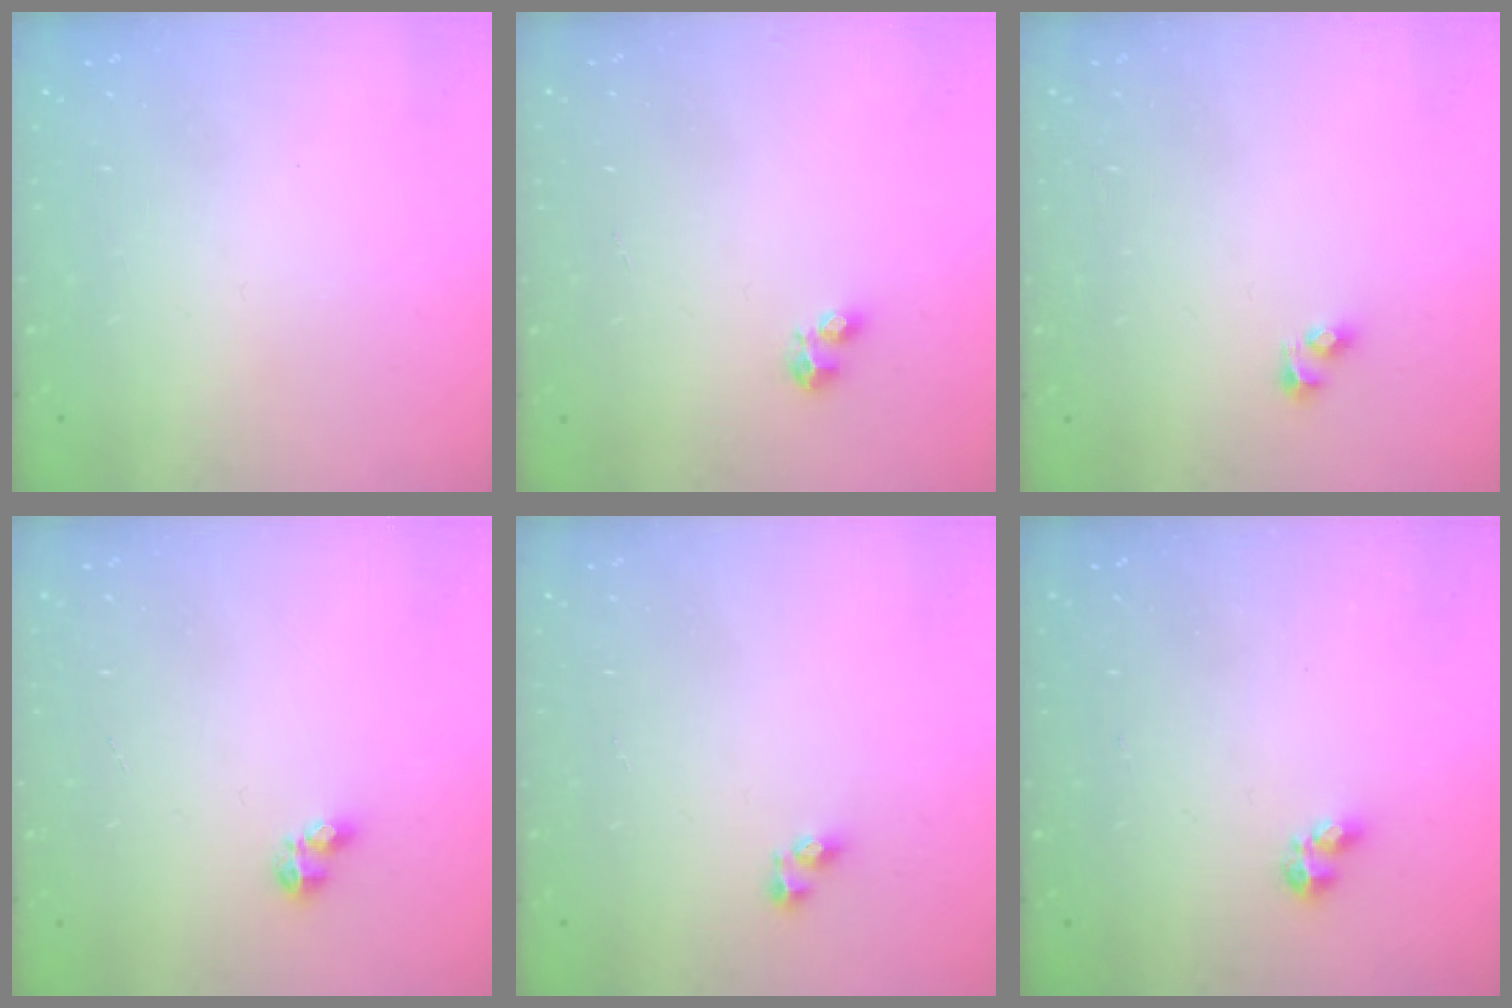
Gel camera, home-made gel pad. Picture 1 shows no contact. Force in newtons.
{"total": 3.1, "press": 3.1, "slide": 0.5}
{"total": 2.7, "press": 2.4, "slide": 1.1}
{"total": 3.3, "press": 3.3, "slide": 0.4}
{"total": 4.4, "press": 4.4, "slide": 0.1}
{"total": 2.3, "press": 2.2, "slide": 0.6}